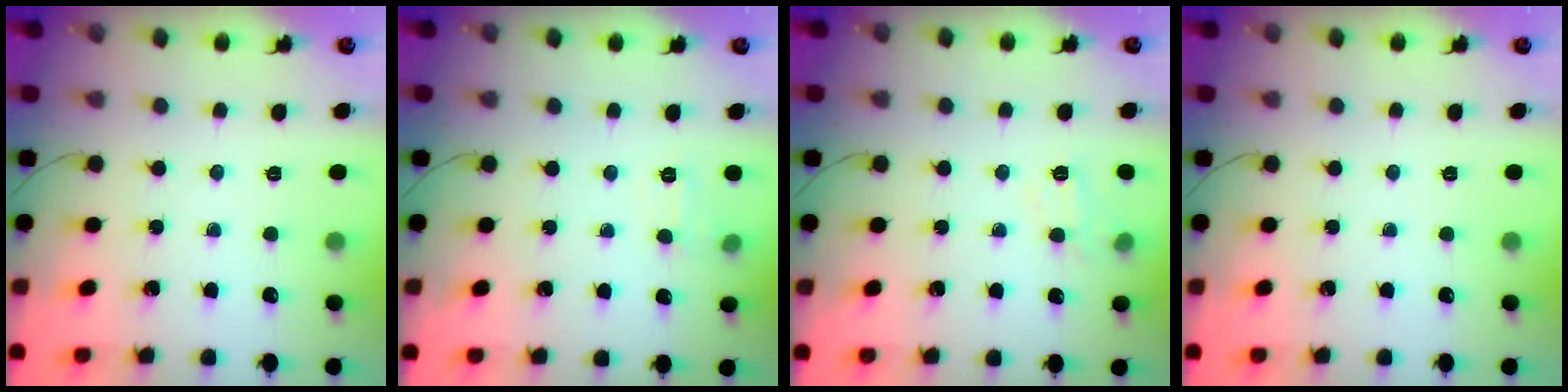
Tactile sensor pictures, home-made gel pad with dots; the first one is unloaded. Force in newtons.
{"total": 5.1, "press": 4.9, "slide": 1.3}
{"total": 7.7, "press": 7.6, "slide": 1.2}
{"total": 0.0}